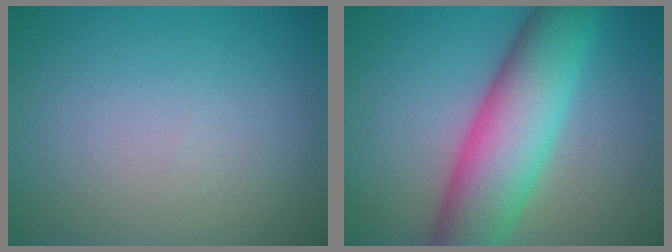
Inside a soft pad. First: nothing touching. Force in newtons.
{"total": 9.9, "press": 9.9, "slide": 0.1}